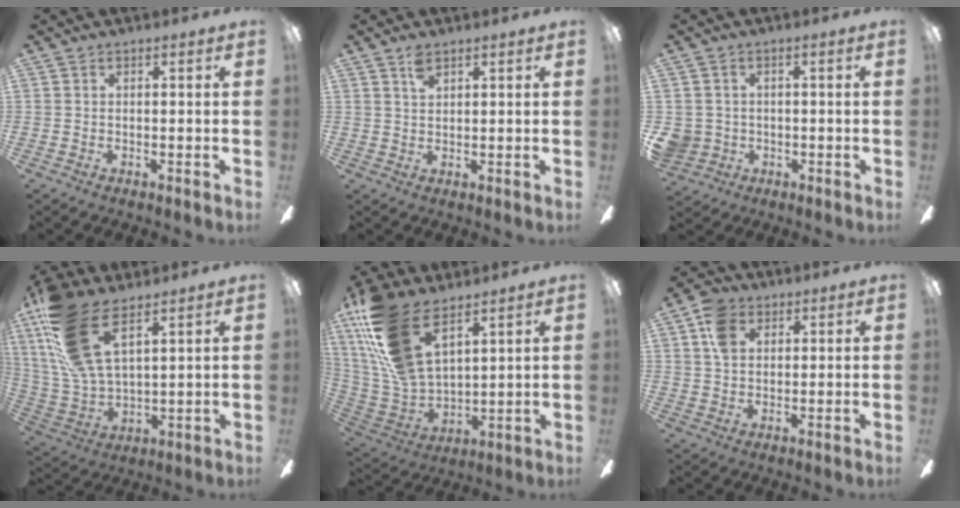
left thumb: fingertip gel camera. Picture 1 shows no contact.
{"total": 2.7, "force": [1.9, 1.2, 1.5], "torque": [-0.027, -0.003, 0.034]}
{"total": 4.3, "force": [-0.7, 4.2, 0.8], "torque": [-0.036, 0.009, -0.013]}
{"total": 20.1, "force": [11.2, 8.7, 14.2], "torque": [-0.317, -0.042, 0.201]}
{"total": 21.9, "force": [12.4, 10.6, 14.7], "torque": [-0.329, -0.057, 0.226]}
{"total": 7.8, "force": [3.7, 5.6, 4.0], "torque": [-0.076, 0.008, 0.071]}